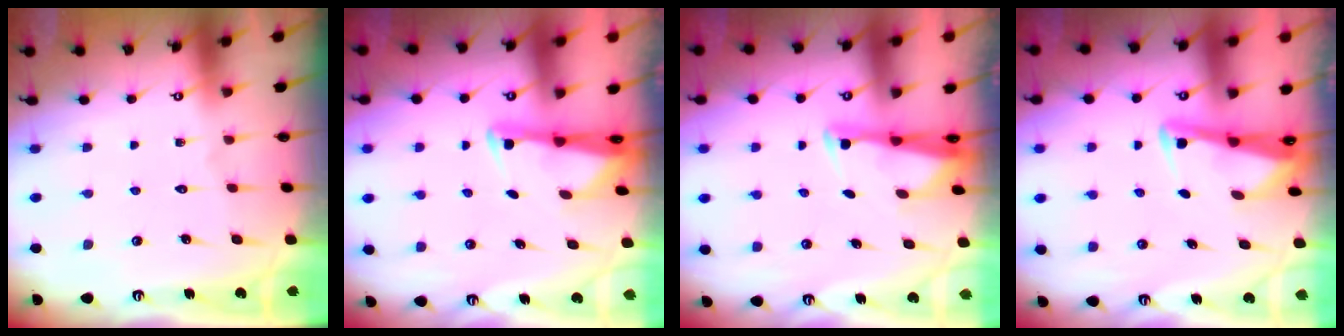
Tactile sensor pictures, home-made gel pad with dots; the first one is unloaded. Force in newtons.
{"total": 2.7, "press": 2.7, "slide": 0.5}
{"total": 2.7, "press": 2.6, "slide": 0.7}
{"total": 3.0, "press": 3.0, "slide": 0.6}